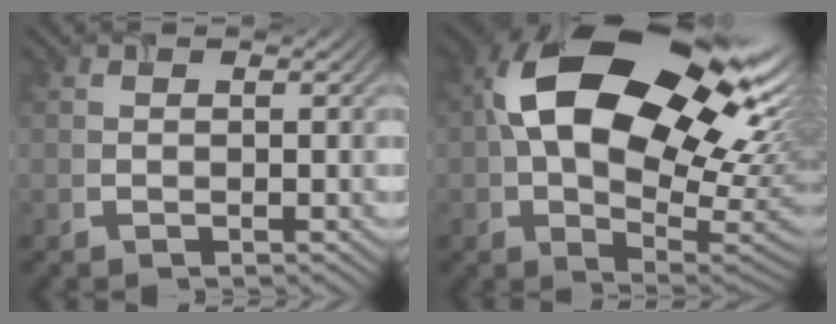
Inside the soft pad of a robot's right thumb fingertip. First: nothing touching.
{"total": 21.3, "force": [5.0, 12.9, 16.3], "torque": [-0.294, -0.002, 0.110]}